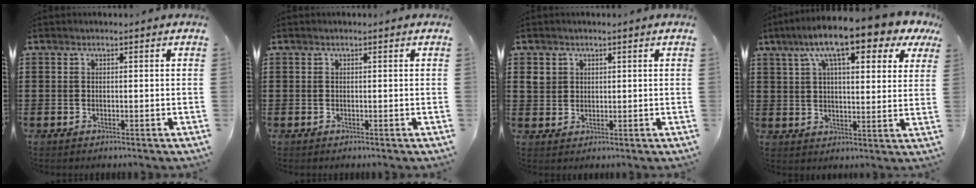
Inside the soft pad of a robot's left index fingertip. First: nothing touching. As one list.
[{"total": 0.0}, {"total": 2.6, "force": [1.2, 2.2, 0.7], "torque": [-0.023, 0.008, 0.022]}, {"total": 11.9, "force": [7.7, 2.9, 8.6], "torque": [-0.162, -0.016, 0.128]}]